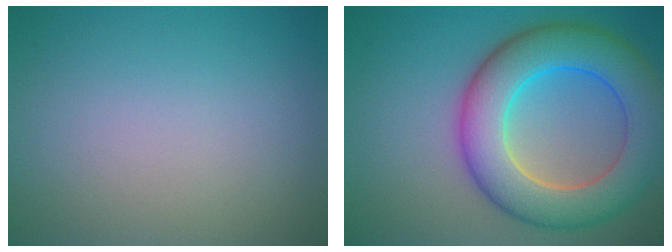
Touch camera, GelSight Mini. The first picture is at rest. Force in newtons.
{"total": 9.9, "press": 9.9, "slide": 0.4}